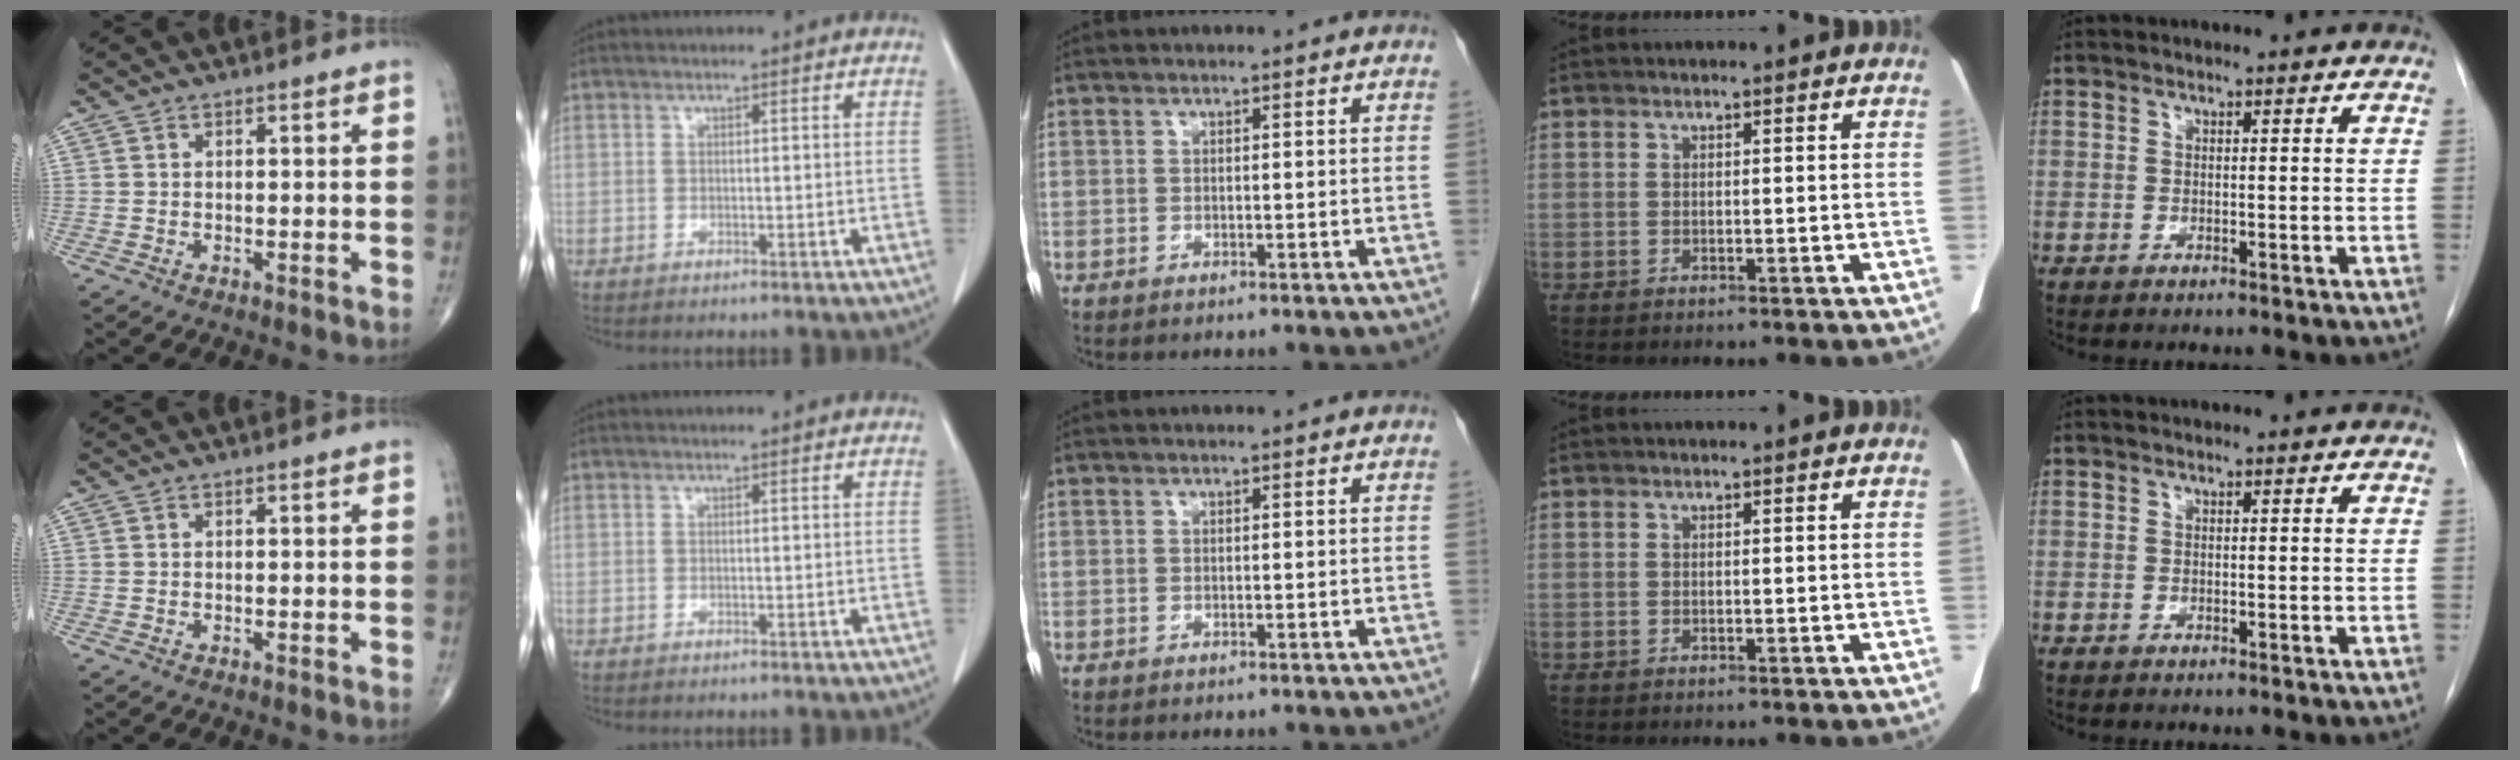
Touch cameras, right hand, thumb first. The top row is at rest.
{}